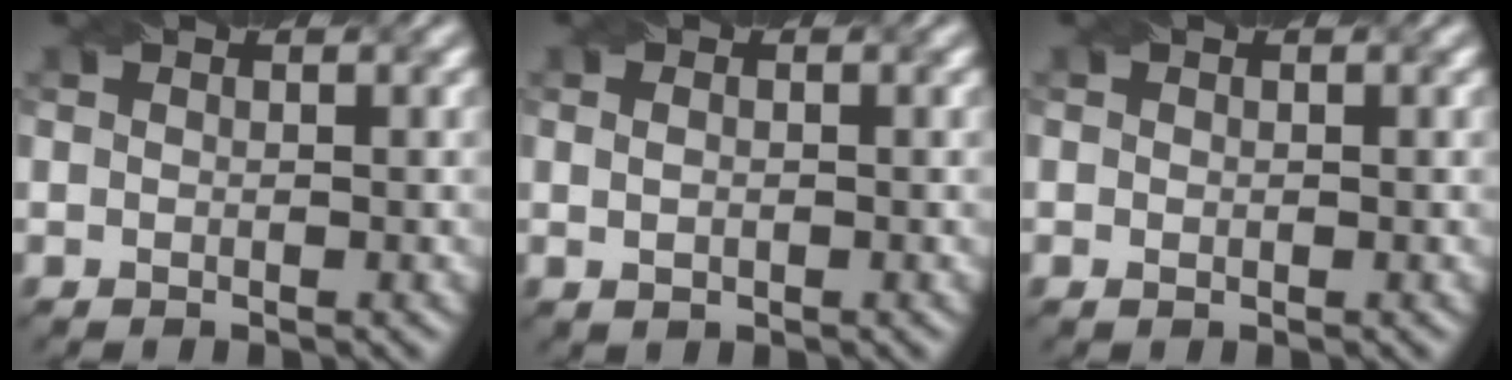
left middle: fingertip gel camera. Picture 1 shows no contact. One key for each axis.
{"total": 1.4, "fx": 0.2, "fy": 0.9, "fz": 1.0, "tx": -0.018, "ty": -0.002, "tz": 0.009}
{"total": 0.6, "fx": 0.1, "fy": 0.5, "fz": 0.4, "tx": -0.008, "ty": -0.001, "tz": 0.002}